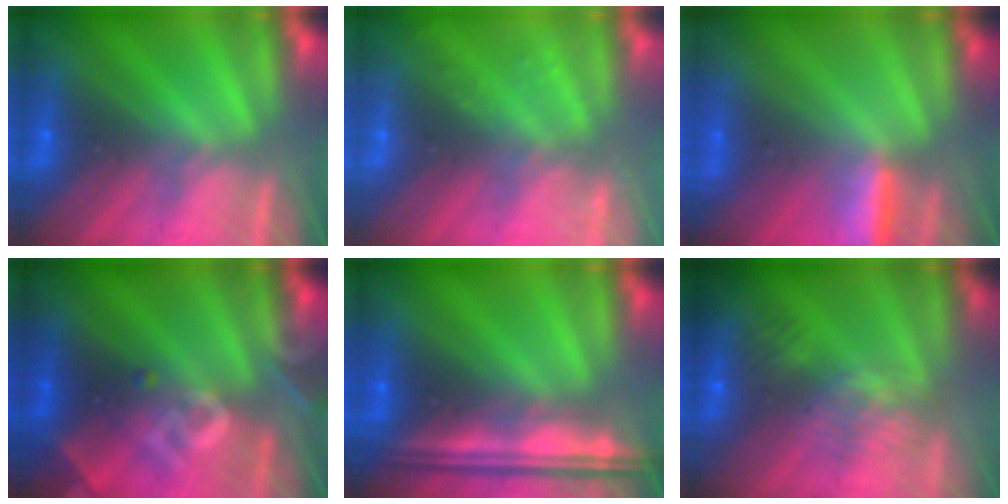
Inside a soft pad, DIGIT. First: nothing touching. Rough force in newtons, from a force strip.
{"total": 2.2}
{"total": 2.7}
{"total": 2.6}
{"total": 6.7}
{"total": 7.9}